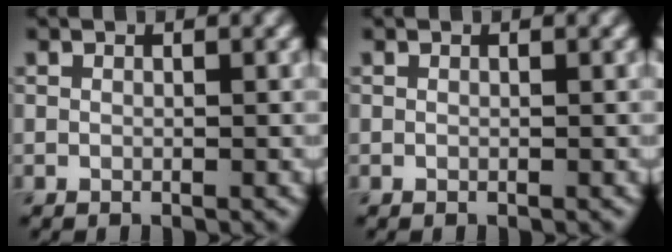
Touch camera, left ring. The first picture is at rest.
{"total": 0.0}